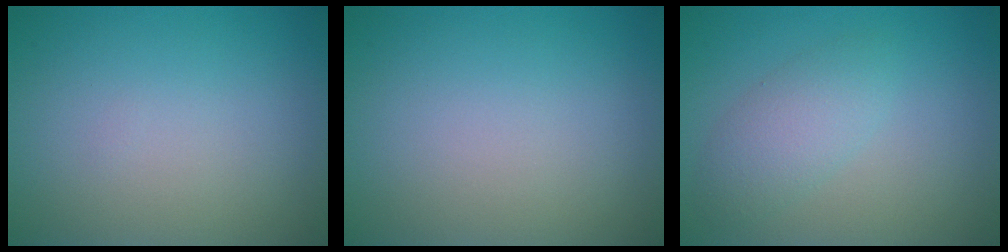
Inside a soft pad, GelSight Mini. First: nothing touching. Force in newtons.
{"total": 0.0}
{"total": 2.8, "press": 2.8, "slide": 0.1}